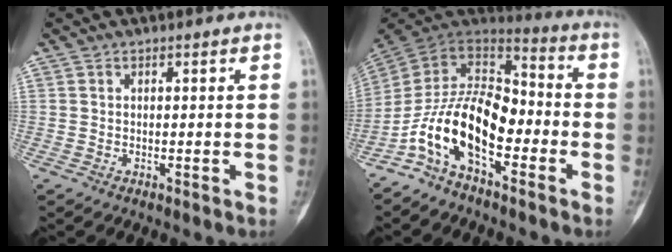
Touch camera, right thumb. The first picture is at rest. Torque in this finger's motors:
{"motor_torque": [2.50, 2.51, 1.42, -1.35, 0.19]}